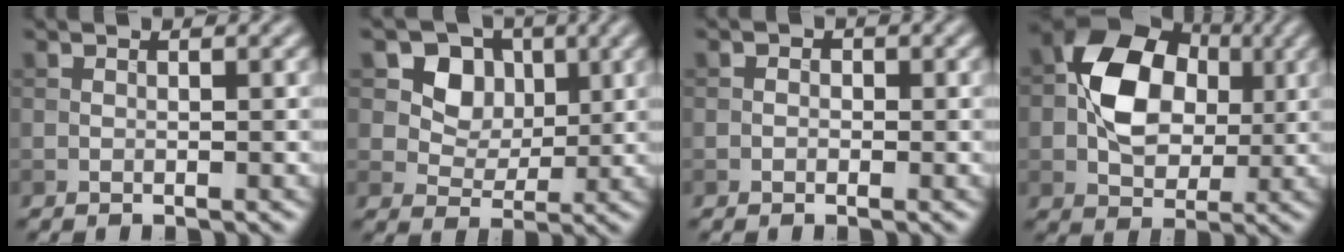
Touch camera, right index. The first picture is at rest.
{"total": 5.0, "force": [1.6, 4.1, 2.3], "torque": [-0.036, -0.009, 0.025]}
{"total": 0.7, "force": [-0.2, 0.6, 0.2], "torque": [0.000, -0.003, -0.007]}
{"total": 9.2, "force": [0.8, 6.8, 6.1], "torque": [-0.106, 0.007, 0.009]}